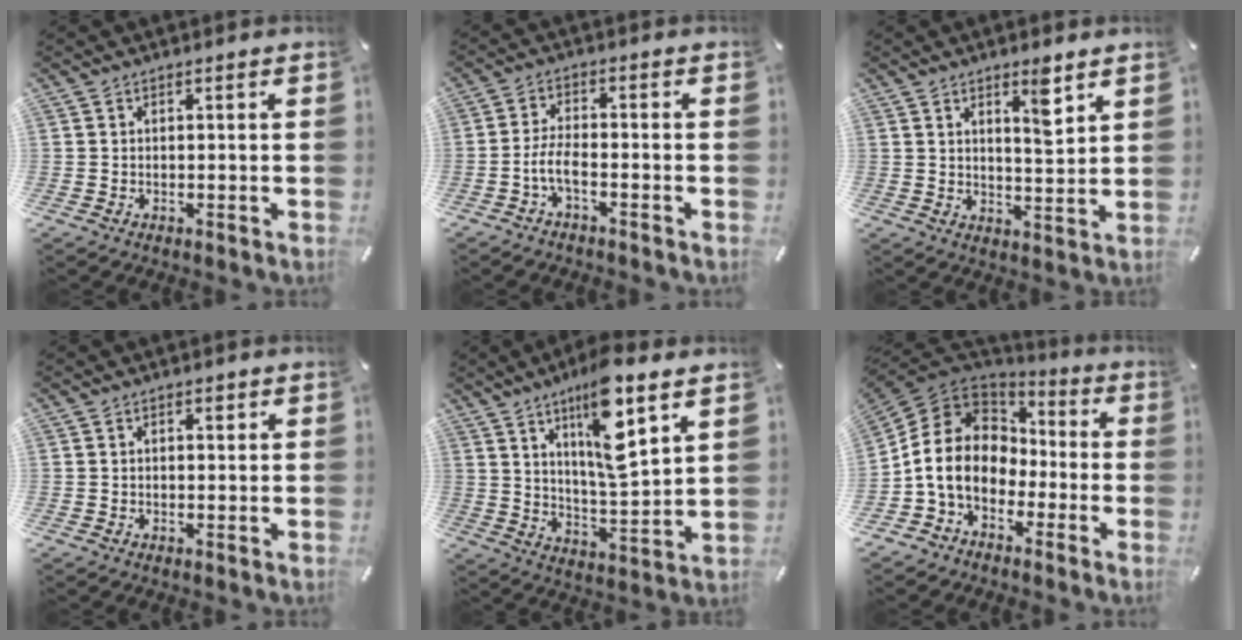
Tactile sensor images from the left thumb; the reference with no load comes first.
{"total": 5.1, "force": [-2.5, 1.7, 4.1], "torque": [-0.090, 0.004, -0.048]}
{"total": 6.3, "force": [4.1, 1.4, 4.6], "torque": [-0.061, -0.030, 0.062]}
{"total": 2.6, "force": [0.9, 1.5, 1.9], "torque": [-0.024, 0.000, 0.009]}
{"total": 15.3, "force": [8.5, 4.0, 12.1], "torque": [-0.200, -0.039, 0.138]}
{"total": 13.2, "force": [-2.6, 11.2, 6.5], "torque": [-0.164, 0.022, -0.047]}